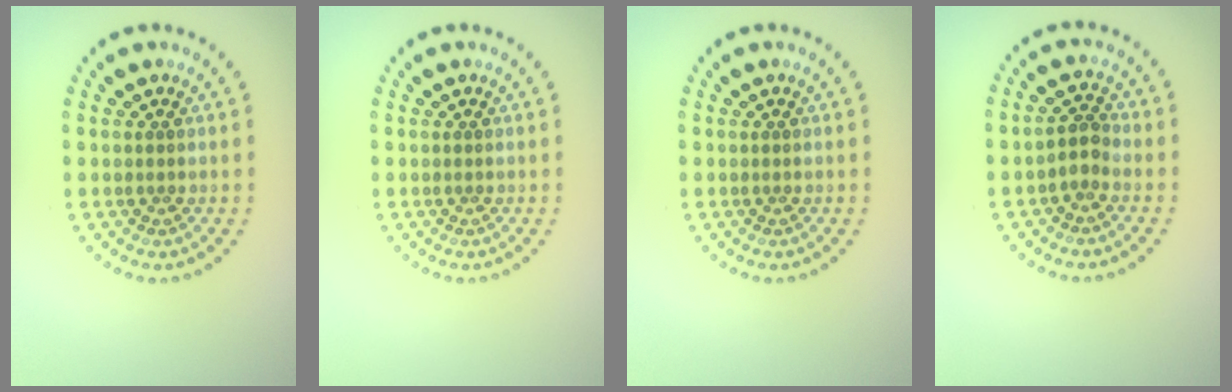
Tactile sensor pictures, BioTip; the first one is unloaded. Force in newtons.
{"total": 0.0}
{"total": 0.0}
{"total": 1.7, "press": 1.4, "slide": 0.9}